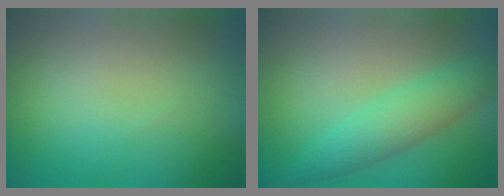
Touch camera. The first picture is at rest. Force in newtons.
{"total": 3.5, "press": 3.5, "slide": 0.1}